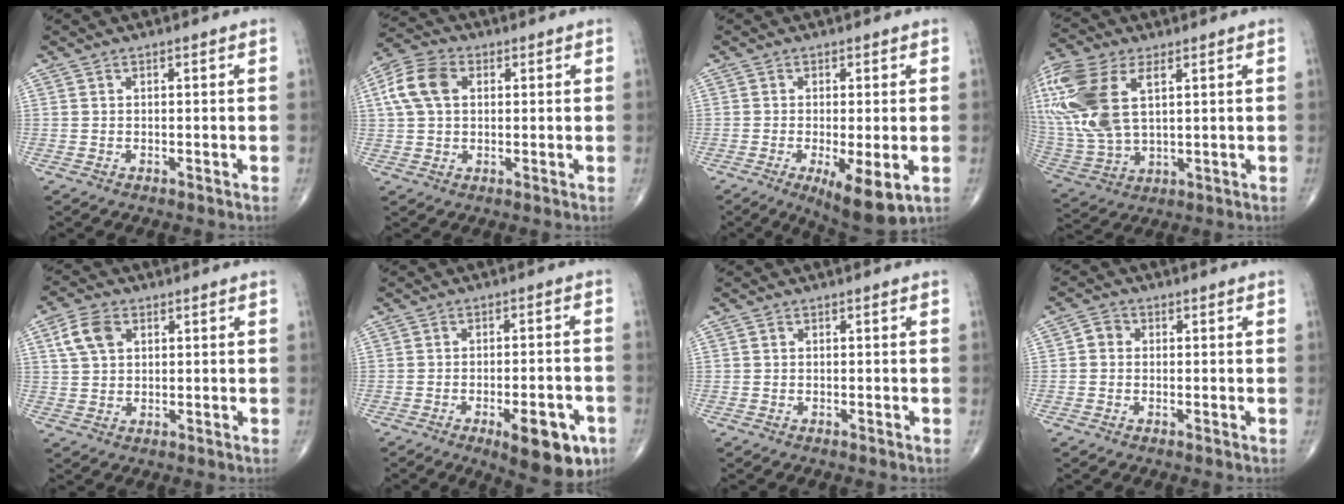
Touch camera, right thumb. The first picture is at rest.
{"total": 8.6, "force": [2.0, 5.9, 6.0], "torque": [-0.123, 0.017, 0.033]}
{"total": 9.2, "force": [-2.9, 2.6, 8.3], "torque": [-0.130, -0.023, -0.042]}
{"total": 20.2, "force": [6.3, 10.8, 15.9], "torque": [-0.382, -0.007, 0.123]}
{"total": 6.2, "force": [2.3, 4.2, 4.0], "torque": [-0.071, 0.002, 0.043]}
{"total": 11.9, "force": [-5.6, 4.3, 9.5], "torque": [-0.105, 0.018, -0.067]}
{"total": 0.0}
{"total": 2.3, "force": [0.0, 2.1, 1.0], "torque": [-0.006, 0.005, -0.006]}